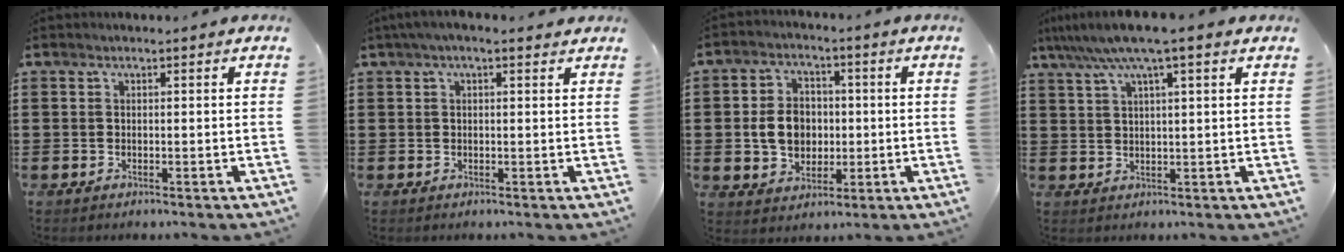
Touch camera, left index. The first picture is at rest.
{"total": 2.1, "force": [1.2, 0.6, 1.6], "torque": [-0.034, 0.006, 0.021]}
{"total": 7.2, "force": [-0.3, 5.8, 4.3], "torque": [-0.100, 0.008, -0.010]}
{"total": 6.4, "force": [4.3, 0.1, 4.8], "torque": [-0.103, -0.006, 0.073]}